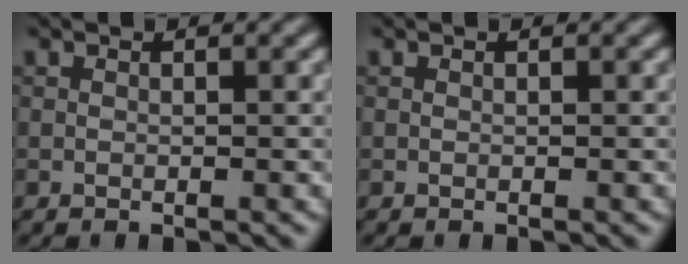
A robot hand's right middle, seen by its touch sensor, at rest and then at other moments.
{"total": 0.0}